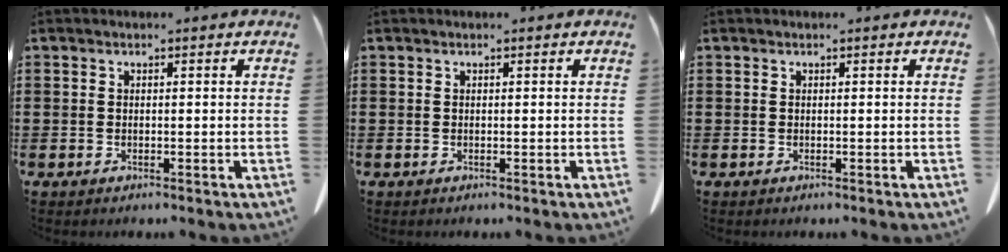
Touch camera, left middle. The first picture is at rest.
{"total": 0.0}
{"total": 0.0}